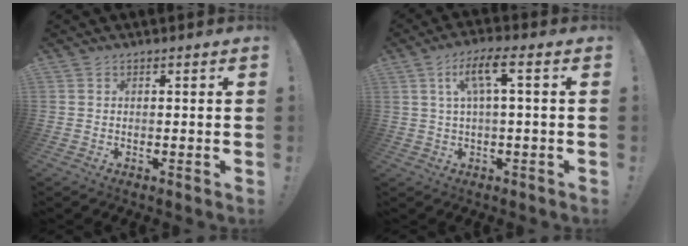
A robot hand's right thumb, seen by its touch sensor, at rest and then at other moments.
{"total": 8.4, "force": [2.0, 1.4, 8.1], "torque": [-0.145, 0.003, 0.032]}